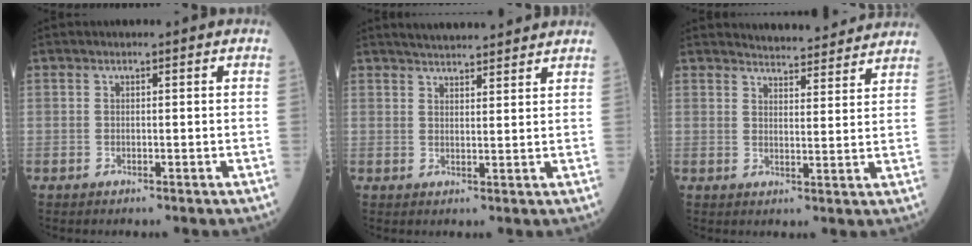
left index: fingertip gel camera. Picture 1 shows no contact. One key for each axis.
{"total": 9.2, "fx": 8.5, "fy": 1.2, "fz": 3.3, "tx": -0.051, "ty": 0.023, "tz": 0.116}
{"total": 10.6, "fx": 10.3, "fy": 1.3, "fz": 2.1, "tx": -0.027, "ty": 0.000, "tz": 0.123}